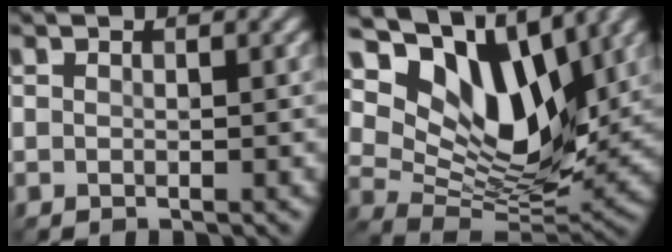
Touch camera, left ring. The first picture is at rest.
{"total": 12.3, "force": [6.2, 6.5, 8.3], "torque": [-0.150, -0.006, 0.113]}